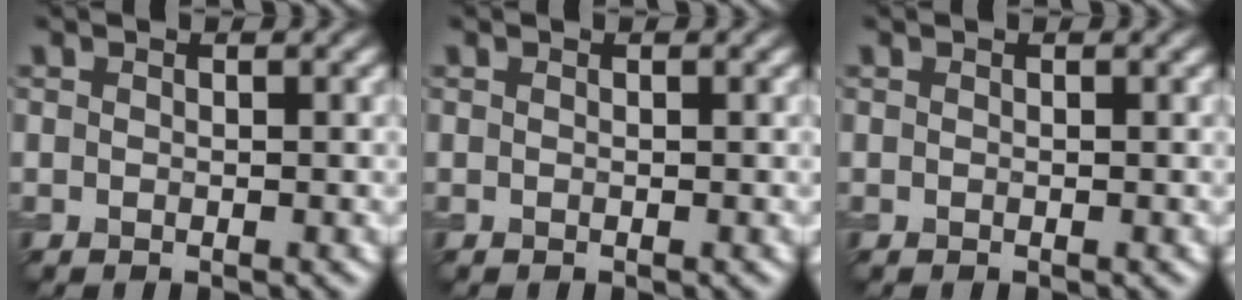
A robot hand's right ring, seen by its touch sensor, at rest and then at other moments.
{"total": 0.0}
{"total": 0.0}